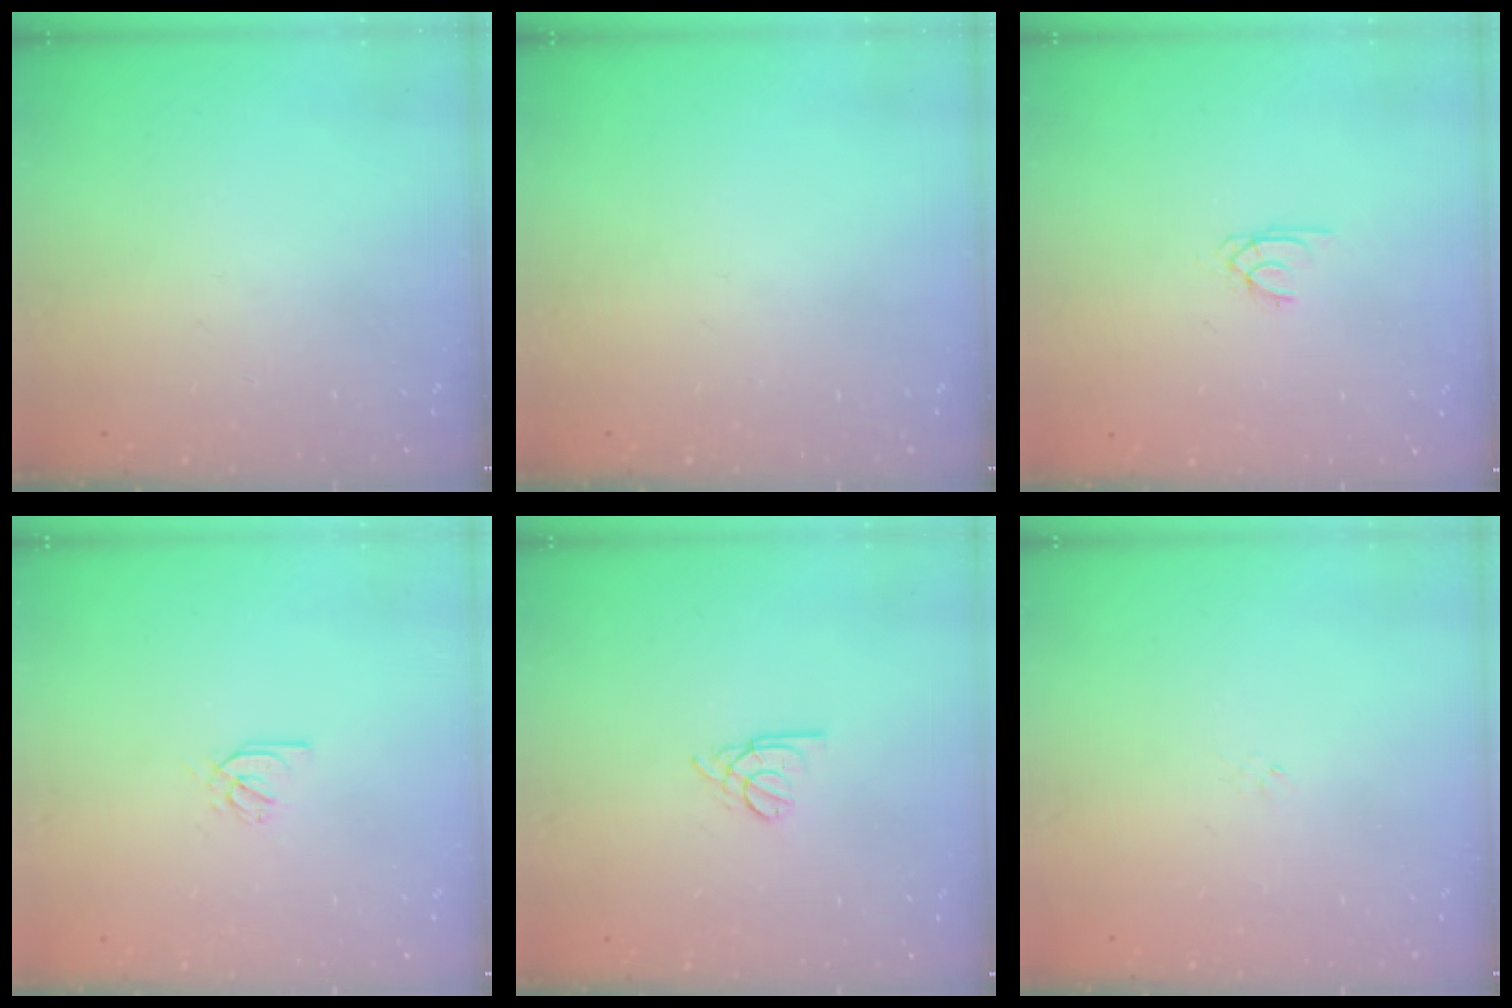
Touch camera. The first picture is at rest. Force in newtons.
{"total": 0.0}
{"total": 1.5, "press": 1.4, "slide": 0.2}
{"total": 2.6, "press": 2.6, "slide": 0.4}
{"total": 1.6, "press": 1.5, "slide": 0.5}
{"total": 1.2, "press": 1.2, "slide": 0.4}